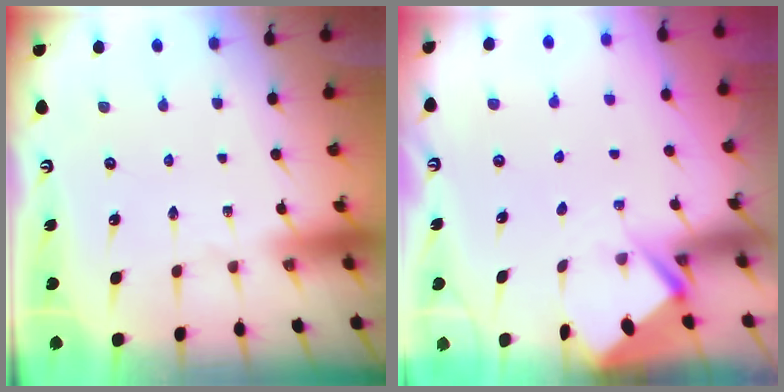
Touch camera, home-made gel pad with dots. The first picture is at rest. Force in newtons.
{"total": 2.7, "press": 2.7, "slide": 0.4}